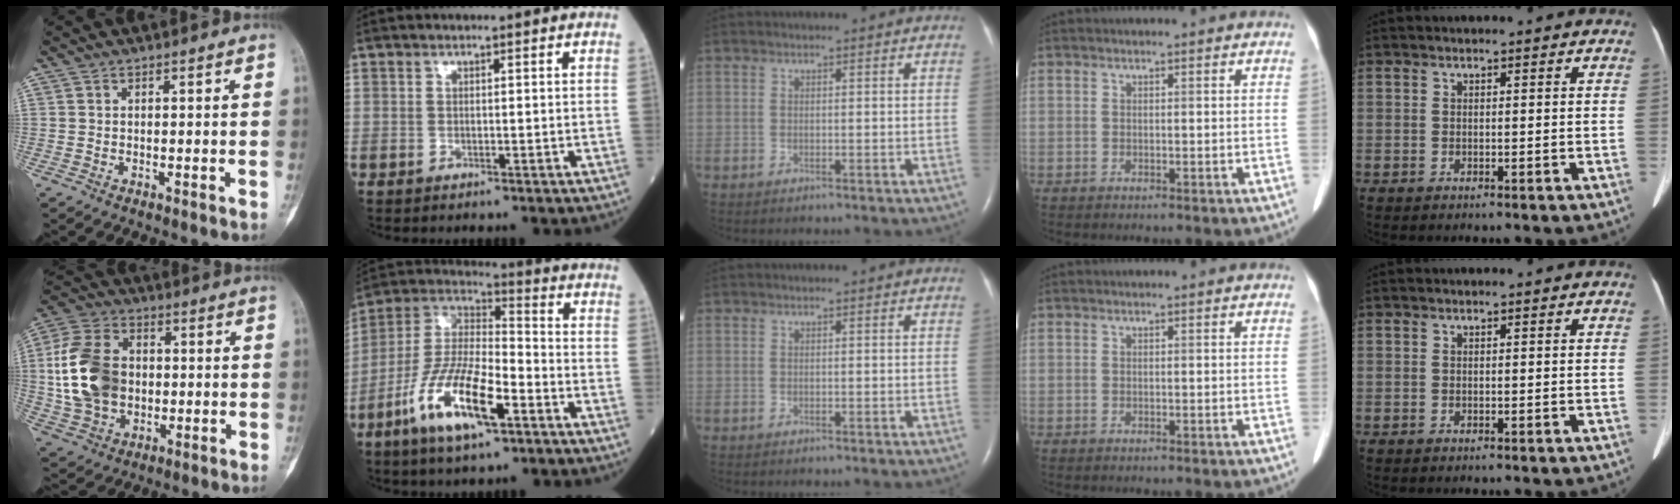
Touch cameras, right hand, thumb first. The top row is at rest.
{"thumb": {"total": 16.7, "force": [0.4, 12.3, 11.4], "torque": [-0.203, 0.012, 0.009]}, "index": {"total": 16.3, "force": [-7.5, 4.8, 13.6], "torque": [-0.287, -0.005, -0.137]}}